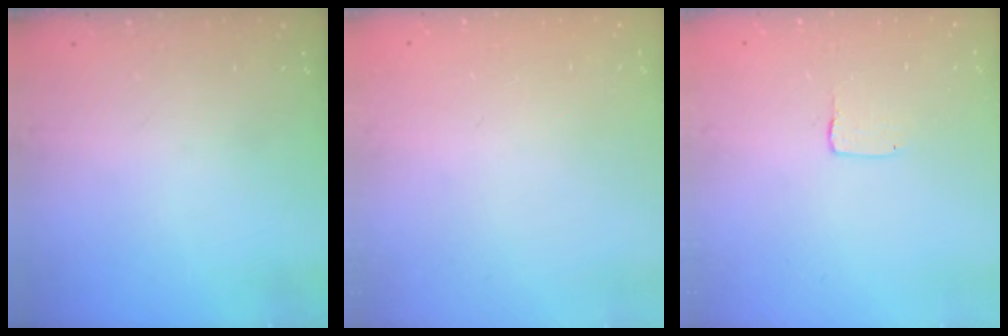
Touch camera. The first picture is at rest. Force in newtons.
{"total": 0.0}
{"total": 1.0, "press": 1.0, "slide": 0.1}